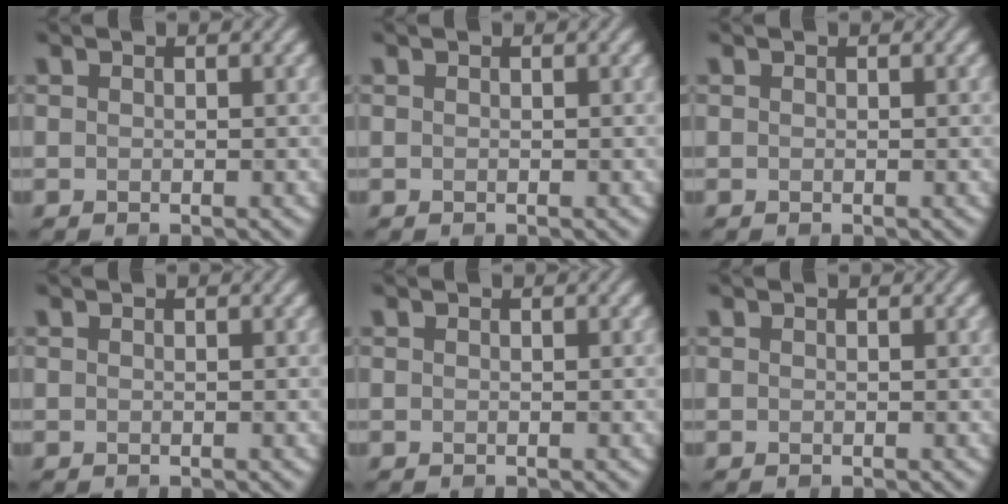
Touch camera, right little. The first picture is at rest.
{"total": 0.0}
{"total": 0.0}
{"total": 0.0}
{"total": 0.0}
{"total": 0.0}